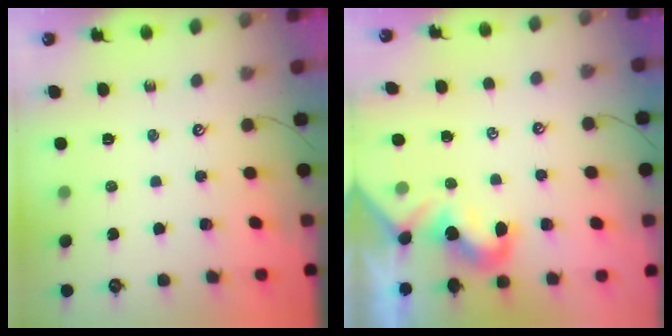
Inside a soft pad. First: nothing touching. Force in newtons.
{"total": 2.1, "press": 2.0, "slide": 0.6}